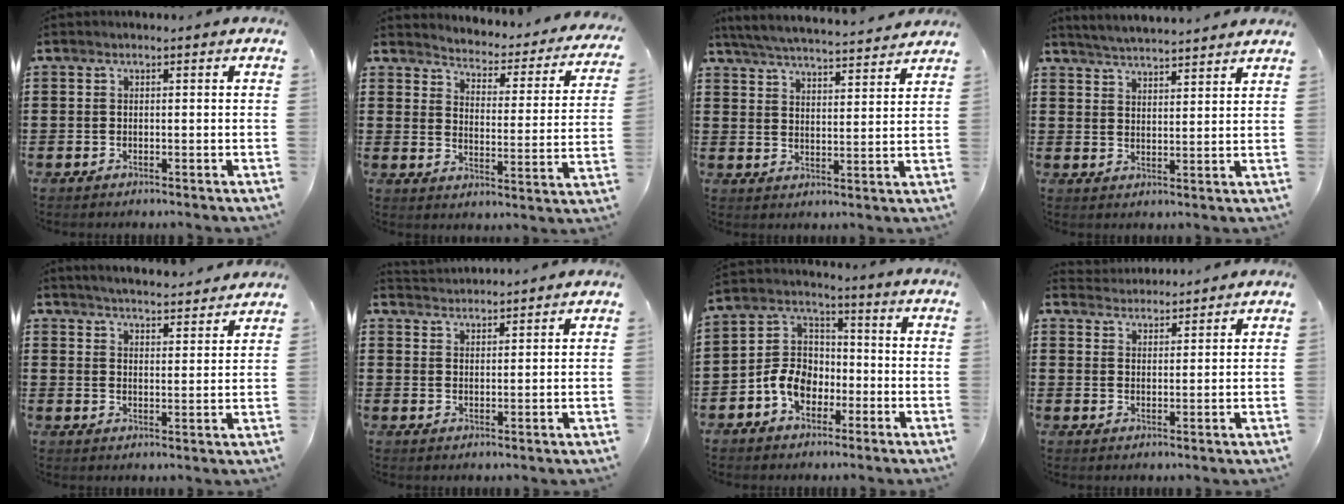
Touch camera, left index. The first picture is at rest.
{"total": 2.6, "force": [2.6, 0.2, -0.1], "torque": [-0.019, -0.031, 0.034]}
{"total": 5.0, "force": [4.9, -0.4, 0.9], "torque": [-0.040, -0.033, 0.083]}
{"total": 3.7, "force": [3.7, -0.6, 0.2], "torque": [-0.017, -0.018, 0.065]}
{"total": 4.1, "force": [4.0, -0.2, 0.4], "torque": [-0.023, -0.023, 0.070]}
{"total": 2.5, "force": [2.4, 0.0, -0.5], "torque": [0.001, -0.005, 0.047]}
{"total": 7.6, "force": [-3.4, 5.8, 3.5], "torque": [-0.102, 0.014, -0.073]}
{"total": 2.9, "force": [2.8, 0.4, -0.4], "torque": [-0.002, -0.007, 0.054]}